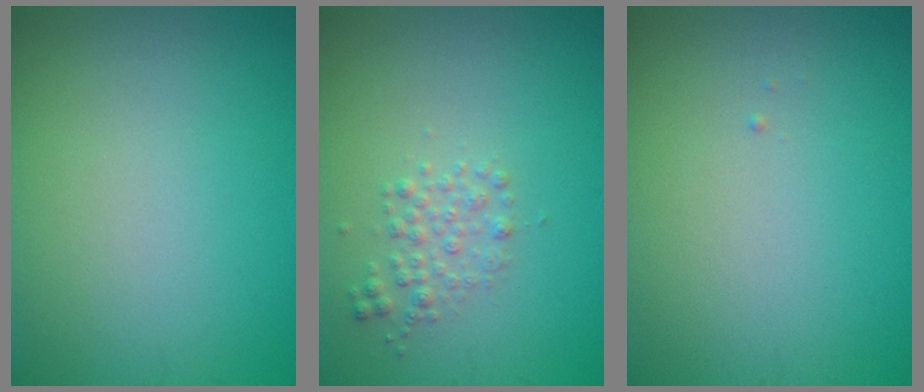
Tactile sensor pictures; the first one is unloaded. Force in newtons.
{"total": 1.7, "press": 1.7, "slide": 0.1}
{"total": 0.0}